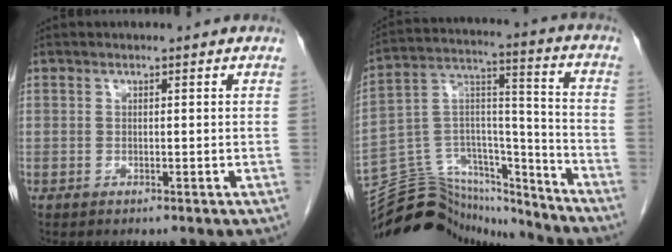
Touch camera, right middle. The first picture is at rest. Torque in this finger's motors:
{"motor_torque": [-0.06, -0.34, -0.02, -0.08]}